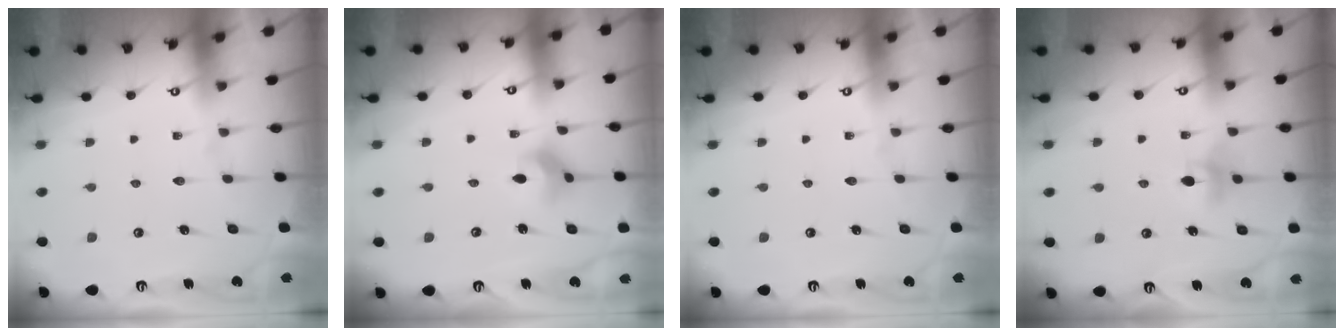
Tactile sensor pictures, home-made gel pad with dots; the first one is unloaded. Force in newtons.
{"total": 4.6, "press": 4.5, "slide": 0.7}
{"total": 0.0}
{"total": 4.7, "press": 4.6, "slide": 0.7}